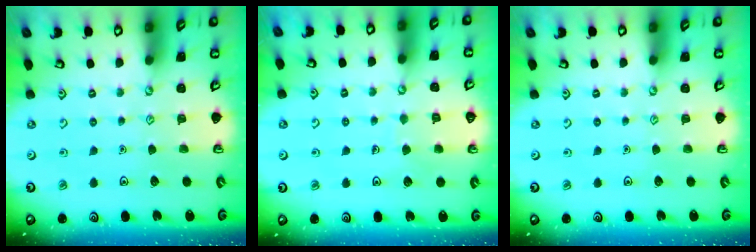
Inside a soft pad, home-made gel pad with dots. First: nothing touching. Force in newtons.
{"total": 4.3, "press": 4.2, "slide": 0.4}
{"total": 0.0}